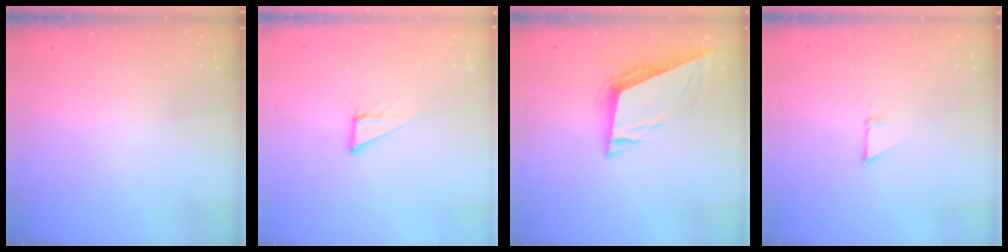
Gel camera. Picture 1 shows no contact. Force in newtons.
{"total": 5.6, "press": 5.6, "slide": 0.3}
{"total": 9.1, "press": 8.5, "slide": 3.1}
{"total": 1.9, "press": 1.9, "slide": 0.0}